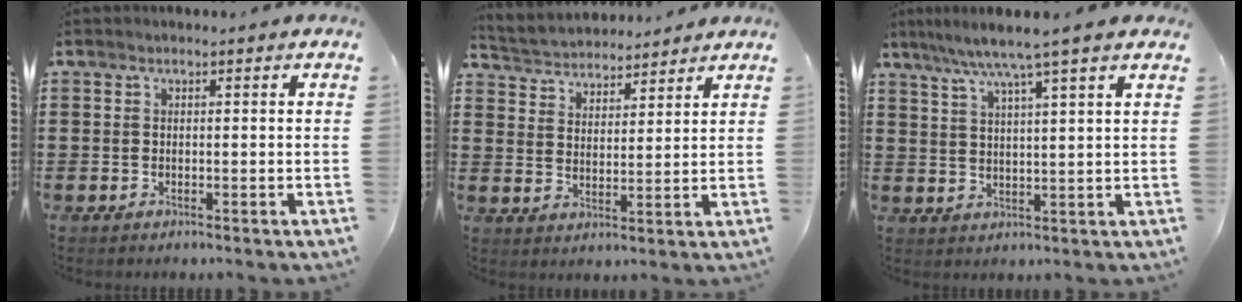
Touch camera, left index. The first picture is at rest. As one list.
[{"total": 3.8, "force": [3.6, 0.9, -0.4], "torque": [-0.012, -0.017, 0.063]}, {"total": 5.9, "force": [4.5, -0.8, 3.7], "torque": [-0.086, -0.016, 0.075]}]